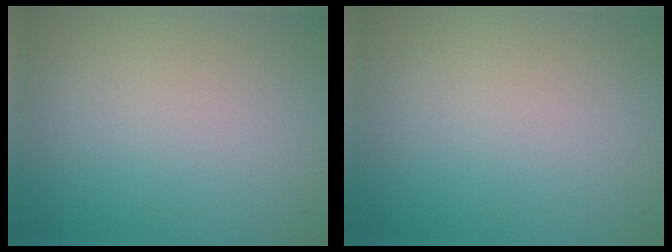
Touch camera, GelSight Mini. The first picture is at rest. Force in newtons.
{"total": 0.0}